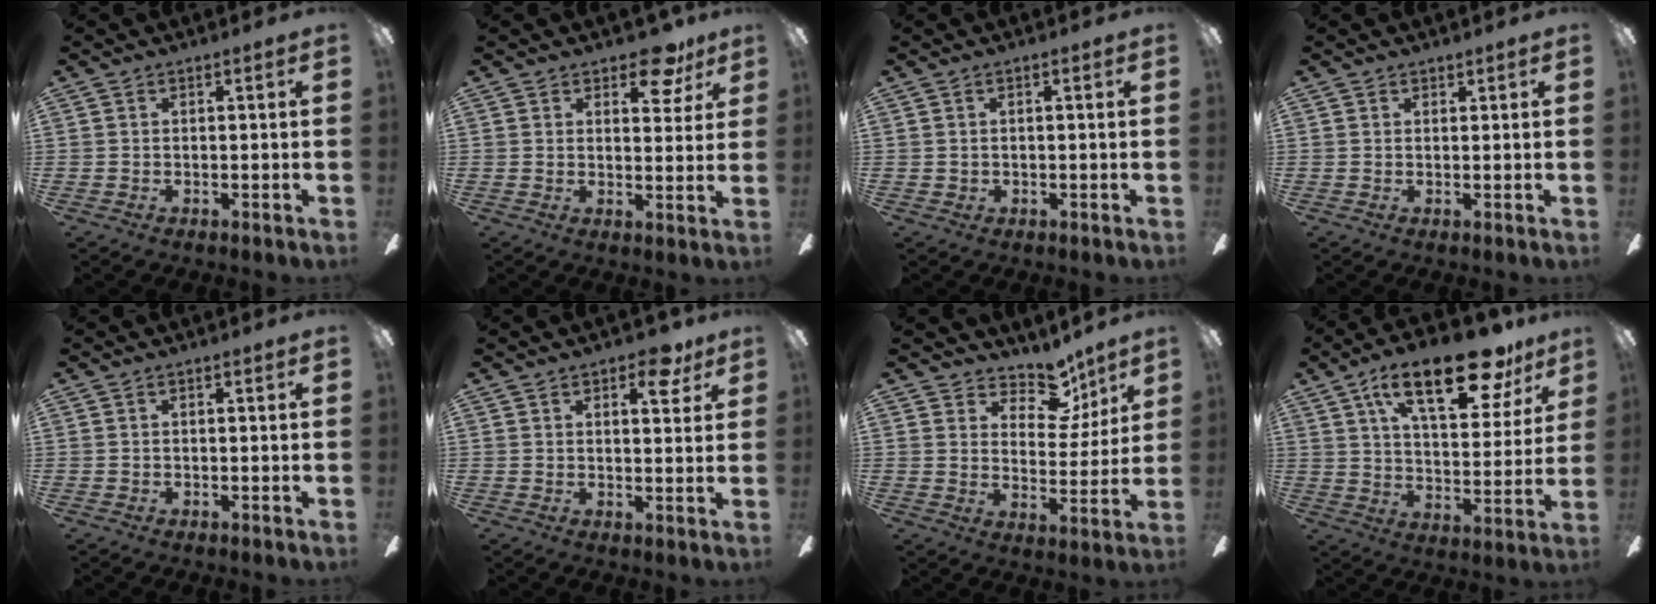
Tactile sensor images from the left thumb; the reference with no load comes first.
{"total": 9.1, "force": [6.2, 4.5, 4.9], "torque": [-0.046, -0.030, 0.104]}
{"total": 0.8, "force": [0.3, 0.7, 0.2], "torque": [-0.004, 0.006, 0.004]}
{"total": 1.0, "force": [0.9, 0.5, 0.0], "torque": [0.001, -0.001, 0.018]}
{"total": 0.0}
{"total": 6.1, "force": [3.8, 2.7, 3.9], "torque": [-0.037, -0.015, 0.059]}
{"total": 10.6, "force": [8.2, 5.6, 3.9], "torque": [-0.063, -0.056, 0.150]}
{"total": 22.2, "force": [13.6, 8.8, 15.2], "torque": [-0.230, -0.063, 0.221]}